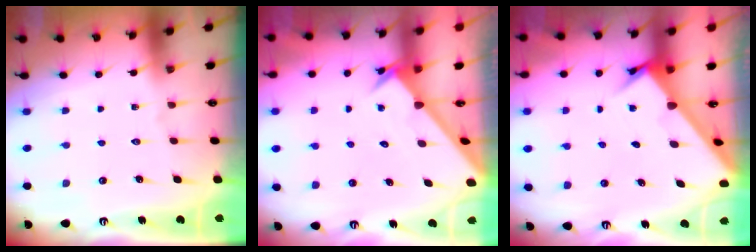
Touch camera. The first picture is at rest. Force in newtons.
{"total": 2.6, "press": 2.6, "slide": 0.2}
{"total": 2.5, "press": 2.5, "slide": 0.2}